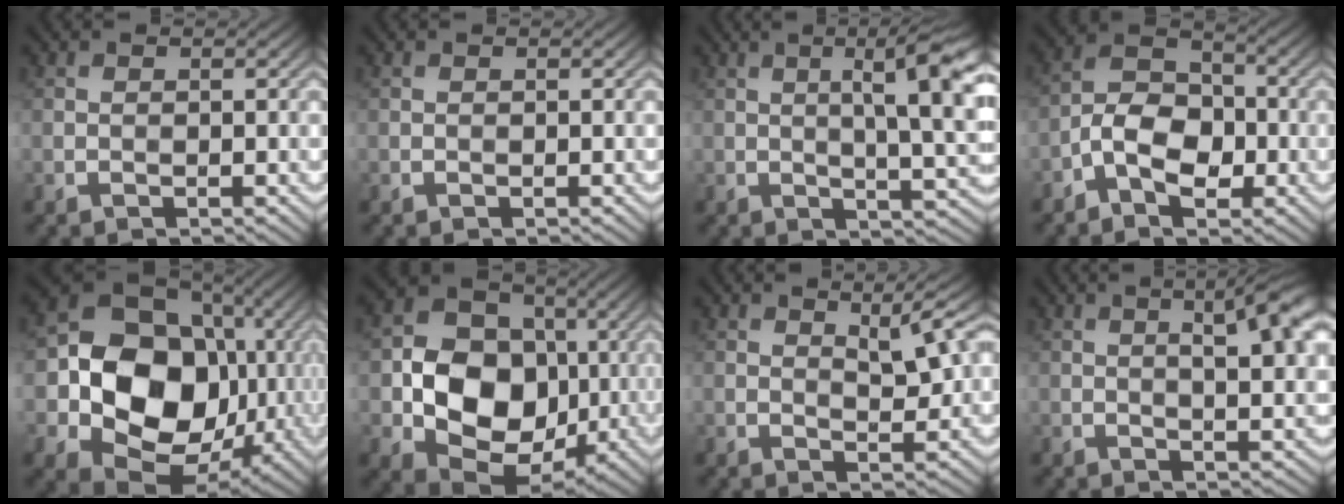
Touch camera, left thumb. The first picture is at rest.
{"total": 0.0}
{"total": 8.8, "force": [1.8, 1.7, 8.4], "torque": [-0.118, 0.011, 0.026]}
{"total": 7.0, "force": [-3.1, 4.1, 4.7], "torque": [-0.085, 0.009, -0.069]}
{"total": 16.5, "force": [-0.8, 13.0, 10.0], "torque": [-0.170, -0.032, -0.012]}
{"total": 13.4, "force": [-1.5, 10.5, 8.2], "torque": [-0.148, -0.013, -0.032]}
{"total": 4.8, "force": [2.4, 1.3, 4.0], "torque": [-0.069, -0.002, 0.043]}
{"total": 8.6, "force": [2.7, 2.3, 7.9], "torque": [-0.101, 0.013, 0.032]}